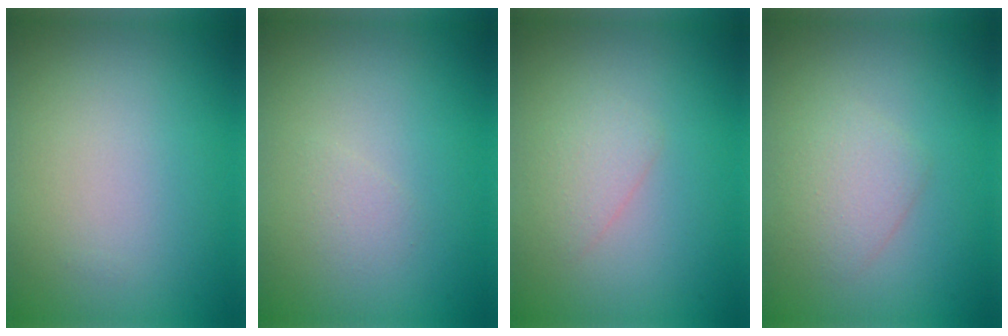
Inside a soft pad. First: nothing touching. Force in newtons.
{"total": 0.8, "press": 0.8, "slide": 0.0}
{"total": 1.5, "press": 1.5, "slide": 0.0}
{"total": 2.1, "press": 2.1, "slide": 0.0}